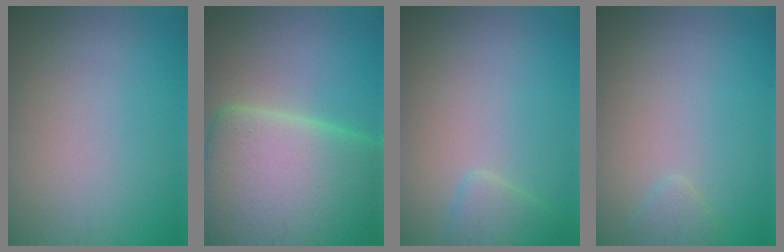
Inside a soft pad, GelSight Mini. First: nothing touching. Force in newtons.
{"total": 16.6, "press": 16.6, "slide": 1.0}
{"total": 1.8, "press": 1.8, "slide": 0.2}
{"total": 1.0, "press": 1.0, "slide": 0.1}